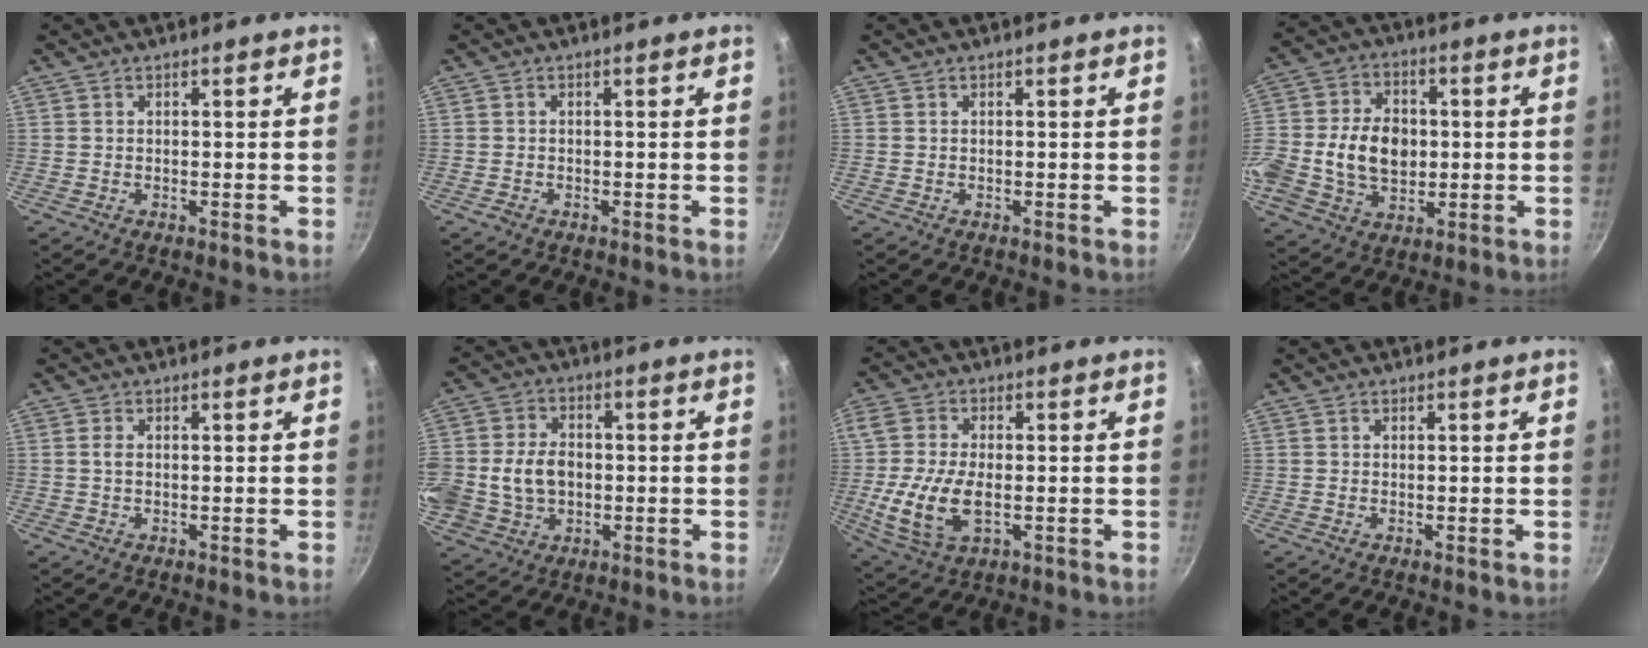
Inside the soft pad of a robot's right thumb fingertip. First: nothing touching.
{"total": 1.1, "force": [-0.6, 0.8, 0.4], "torque": [-0.006, 0.005, -0.009]}
{"total": 0.0}
{"total": 17.4, "force": [-0.6, 13.0, 11.5], "torque": [-0.214, 0.024, -0.013]}
{"total": 1.2, "force": [0.0, 0.7, 1.0], "torque": [-0.021, 0.001, -0.001]}
{"total": 15.2, "force": [-1.0, 12.1, 9.0], "torque": [-0.188, 0.023, -0.013]}
{"total": 12.1, "force": [-1.9, 6.5, 10.0], "torque": [-0.209, -0.007, -0.037]}
{"total": 0.0}